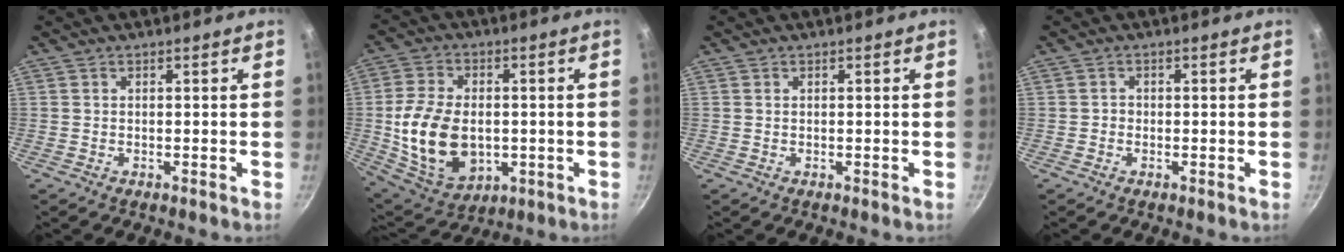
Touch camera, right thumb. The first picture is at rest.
{"total": 16.9, "force": [-1.5, 11.2, 12.5], "torque": [-0.220, -0.004, -0.011]}
{"total": 0.0}
{"total": 0.8, "force": [-0.3, 0.7, 0.2], "torque": [-0.002, 0.002, -0.008]}